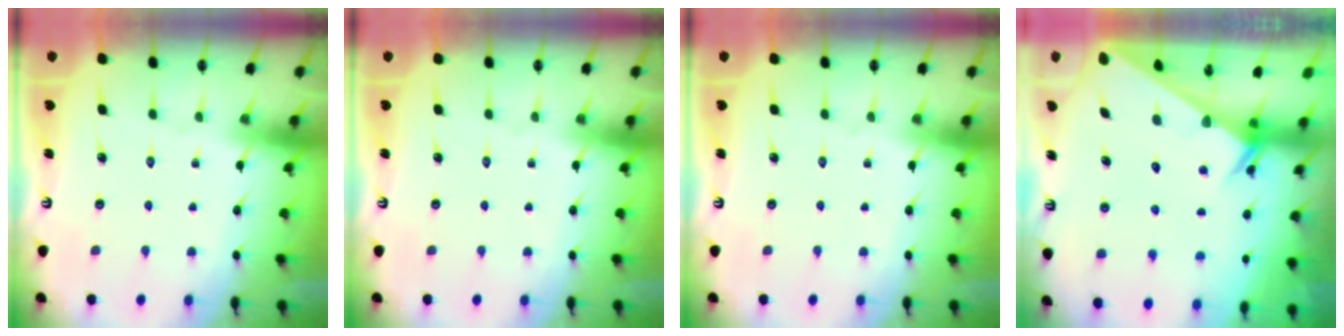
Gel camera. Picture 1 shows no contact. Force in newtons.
{"total": 0.0}
{"total": 0.0}
{"total": 2.6, "press": 2.6, "slide": 0.1}